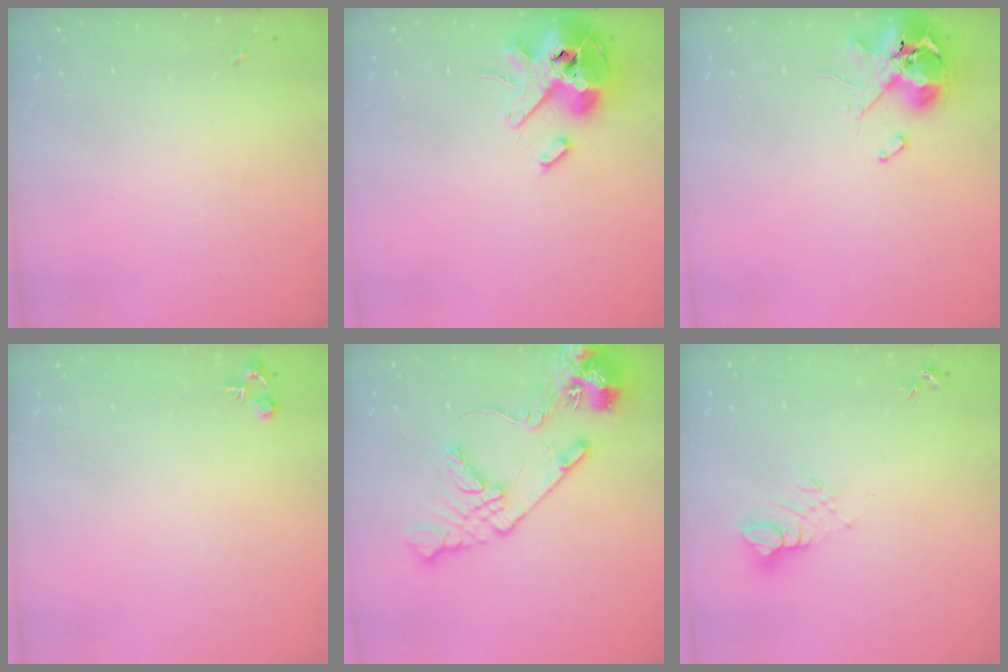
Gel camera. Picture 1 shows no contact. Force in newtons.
{"total": 15.4, "press": 15.2, "slide": 2.6}
{"total": 10.7, "press": 10.6, "slide": 1.6}
{"total": 4.7, "press": 4.7, "slide": 0.2}
{"total": 15.4, "press": 15.2, "slide": 2.2}
{"total": 6.6, "press": 6.6, "slide": 0.5}